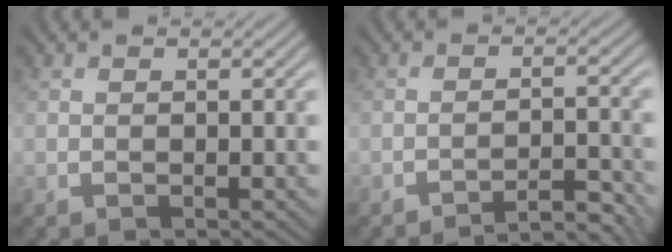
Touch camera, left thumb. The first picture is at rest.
{"total": 4.9, "force": [-4.2, 0.4, 2.4], "torque": [-0.033, 0.020, -0.068]}